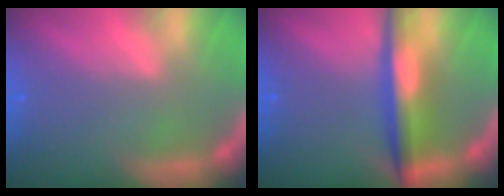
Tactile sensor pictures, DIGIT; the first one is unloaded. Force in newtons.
{"total": 5.5}